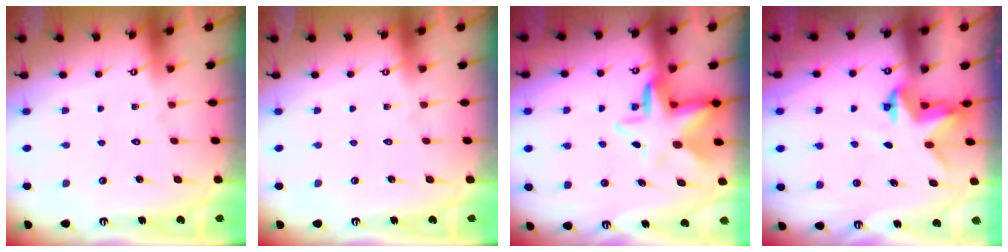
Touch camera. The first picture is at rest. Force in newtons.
{"total": 0.0}
{"total": 8.7, "press": 8.6, "slide": 1.5}
{"total": 3.3, "press": 3.3, "slide": 0.2}